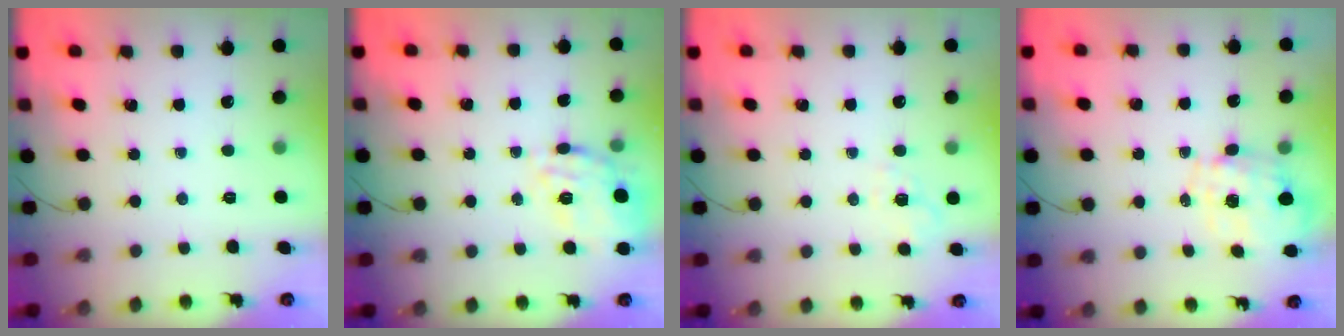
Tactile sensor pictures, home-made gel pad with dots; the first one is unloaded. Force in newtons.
{"total": 12.0, "press": 12.0, "slide": 0.4}
{"total": 1.9, "press": 0.8, "slide": 1.8}
{"total": 1.3, "press": 1.2, "slide": 0.4}